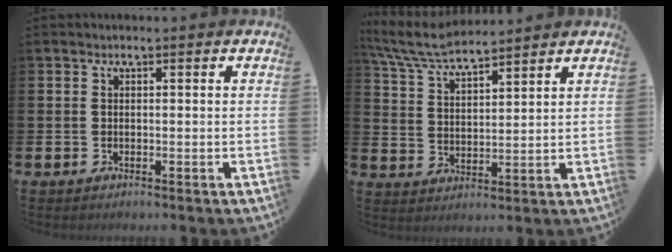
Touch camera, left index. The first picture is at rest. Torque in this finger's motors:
{"motor_torque": [0.93, -1.21, 0.25, 0.08]}